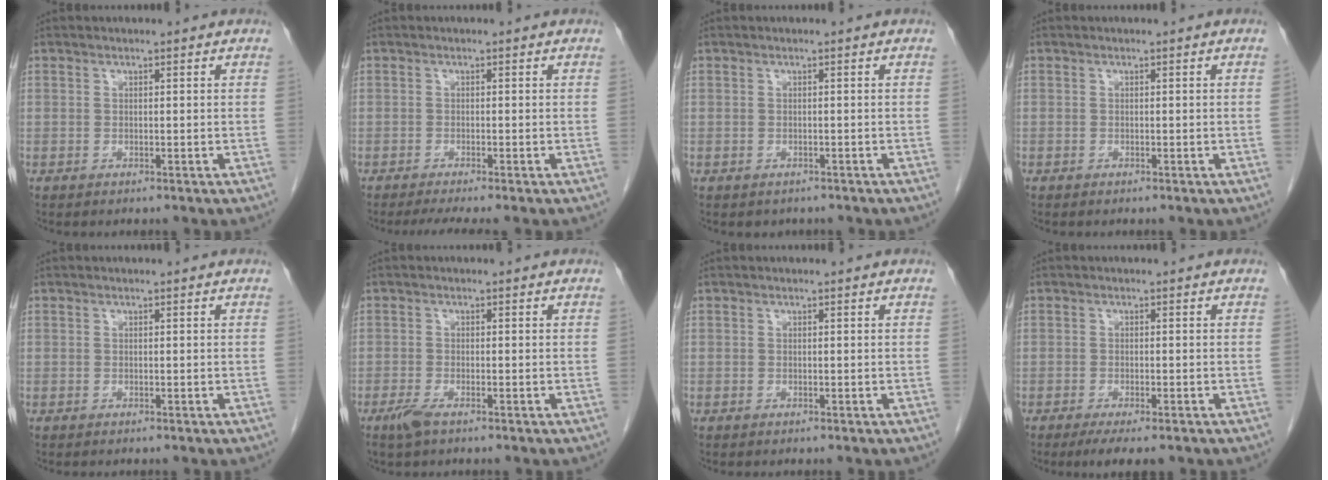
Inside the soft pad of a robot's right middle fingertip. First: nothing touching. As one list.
[{"total": 3.5, "force": [-2.8, -0.3, 2.1], "torque": [-0.028, -0.009, -0.047]}, {"total": 1.5, "force": [-1.2, 0.9, 0.1], "torque": [-0.005, 0.001, -0.014]}, {"total": 0.0}, {"total": 0.0}, {"total": 2.2, "force": [-1.5, 0.5, 1.5], "torque": [-0.037, -0.004, -0.029]}, {"total": 0.0}, {"total": 4.9, "force": [-3.6, 1.0, 3.2], "torque": [-0.041, -0.011, -0.052]}]